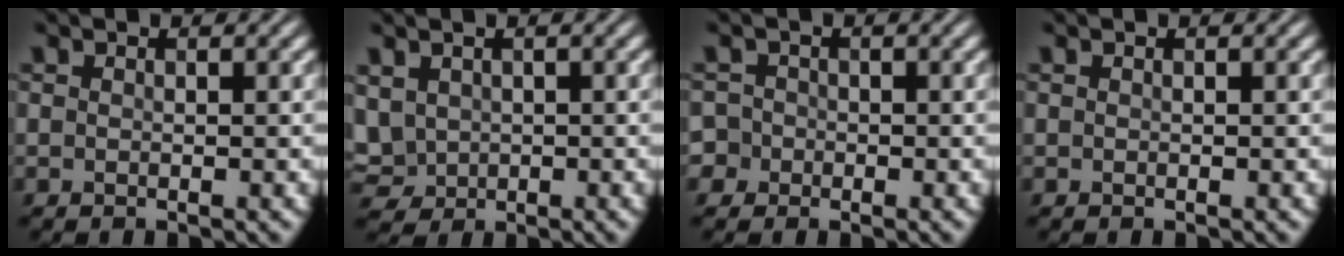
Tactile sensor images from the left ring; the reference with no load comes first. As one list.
[{"total": 3.3, "force": [0.4, 2.8, 1.6], "torque": [-0.053, -0.004, 0.019]}, {"total": 2.4, "force": [-0.8, 2.2, 0.3], "torque": [0.012, 0.011, -0.029]}, {"total": 0.0}]